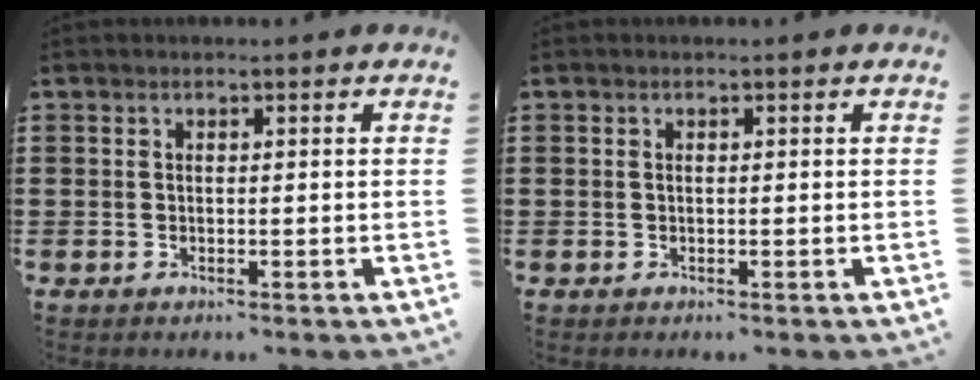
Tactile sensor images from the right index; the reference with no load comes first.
{"total": 0.0}